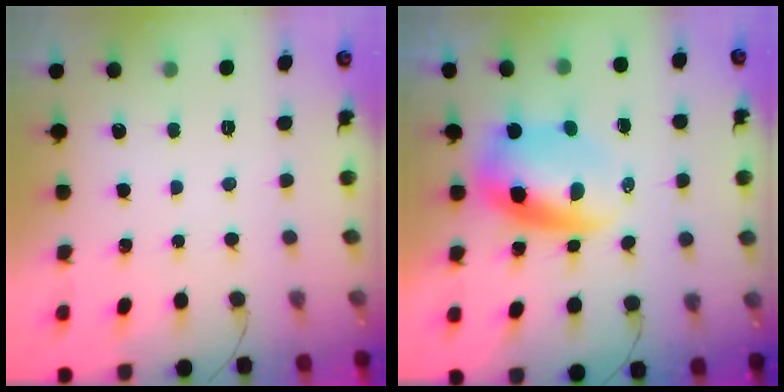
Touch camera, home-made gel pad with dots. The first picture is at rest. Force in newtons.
{"total": 8.3, "press": 8.1, "slide": 2.2}